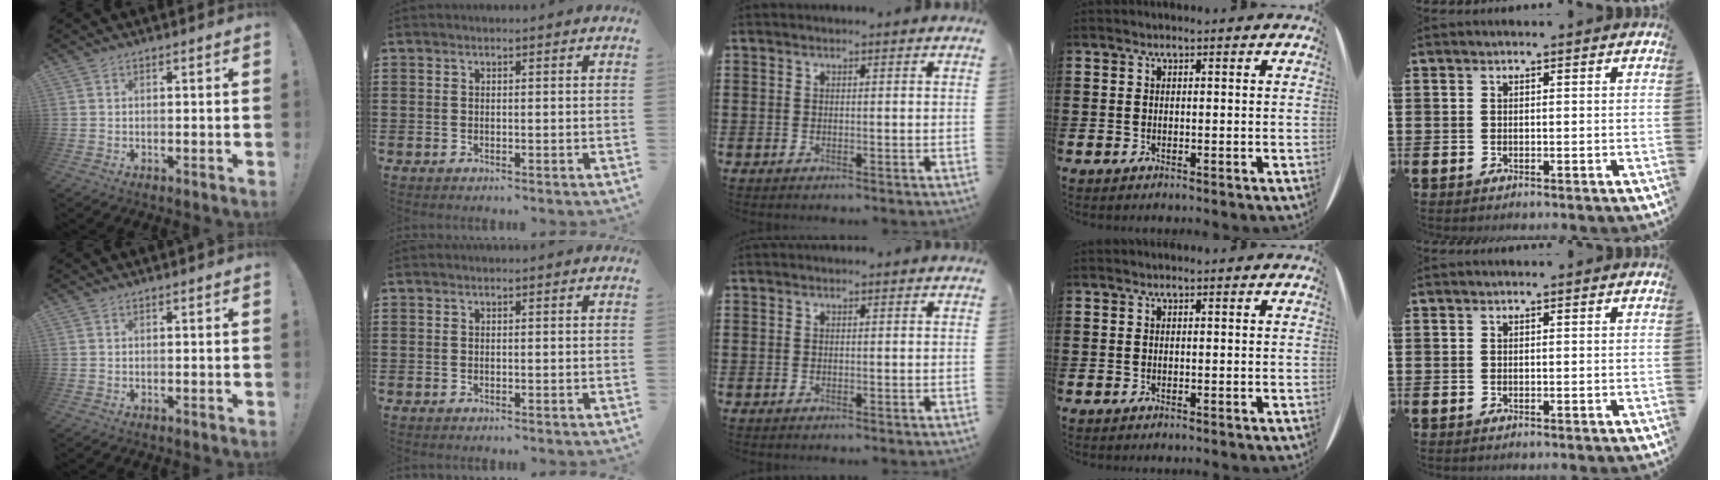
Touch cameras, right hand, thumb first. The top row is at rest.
{}